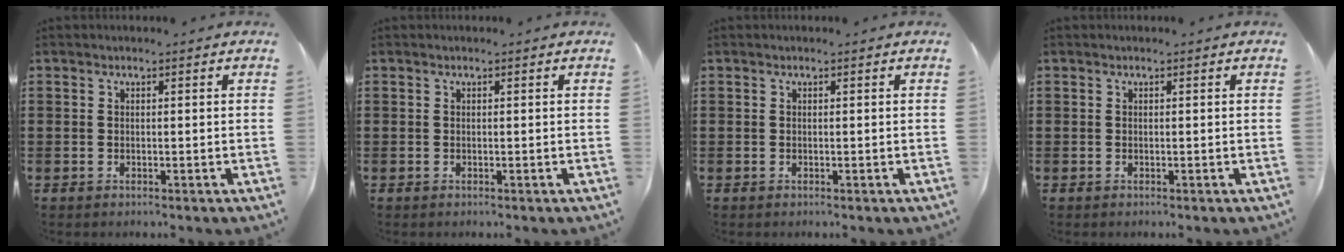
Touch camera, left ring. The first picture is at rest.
{"total": 0.0}
{"total": 0.0}
{"total": 0.0}